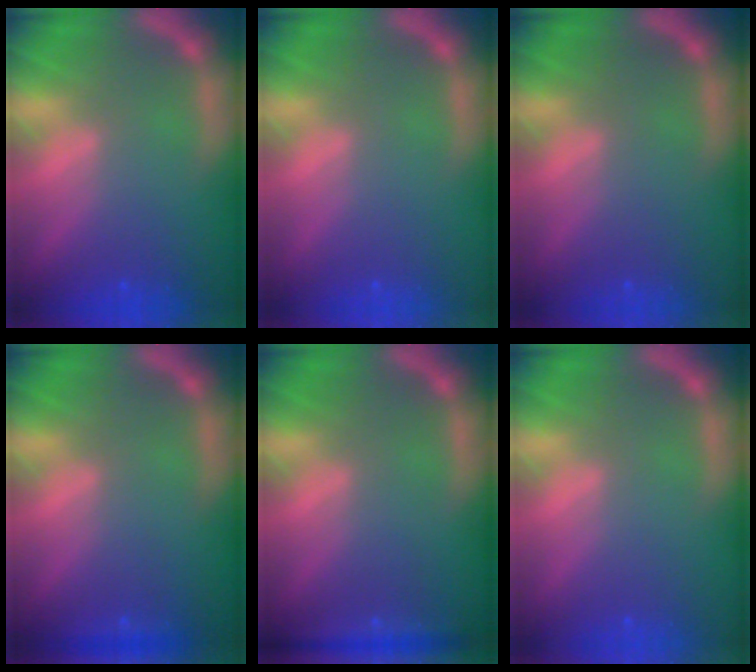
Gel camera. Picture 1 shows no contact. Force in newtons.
{"total": 0.0}
{"total": 0.0}
{"total": 0.9}
{"total": 3.0}
{"total": 0.0}